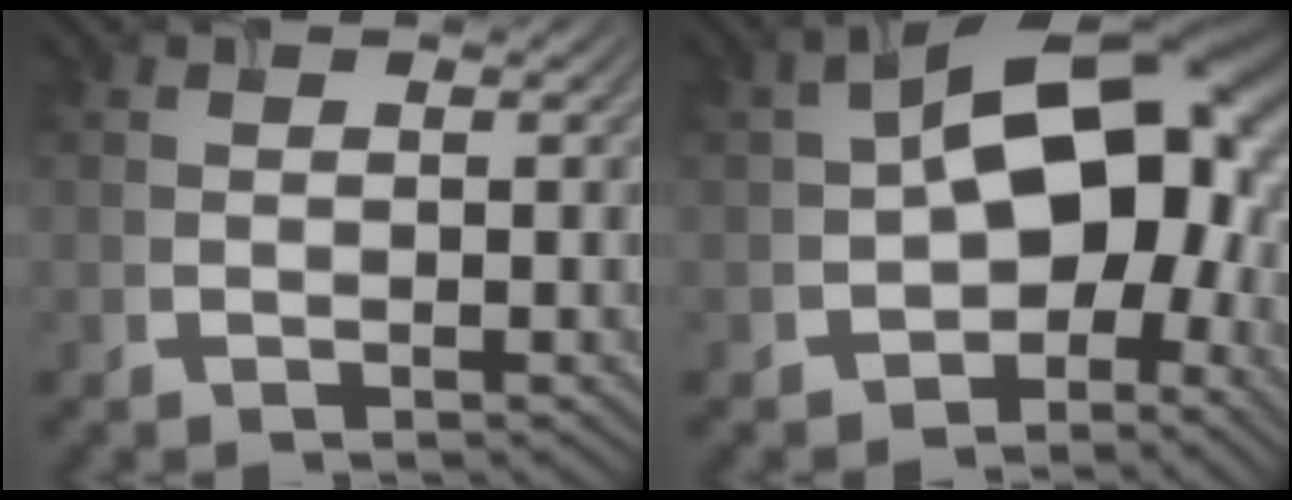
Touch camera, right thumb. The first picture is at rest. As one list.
[{"total": 13.9, "force": [-1.0, 8.9, 10.6], "torque": [-0.145, 0.004, -0.028]}]